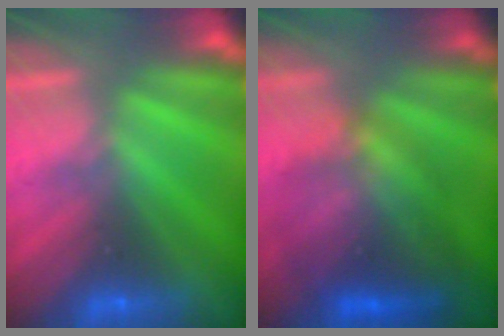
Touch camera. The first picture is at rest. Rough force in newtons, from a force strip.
{"total": 7.3}